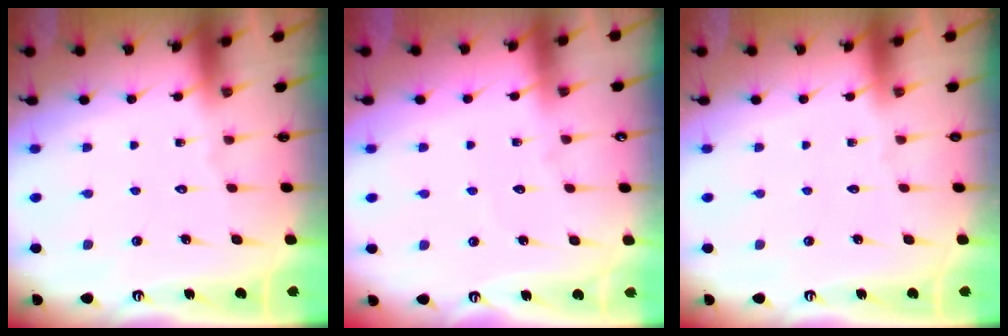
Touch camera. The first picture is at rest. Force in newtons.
{"total": 3.0, "press": 3.0, "slide": 0.1}
{"total": 0.0}